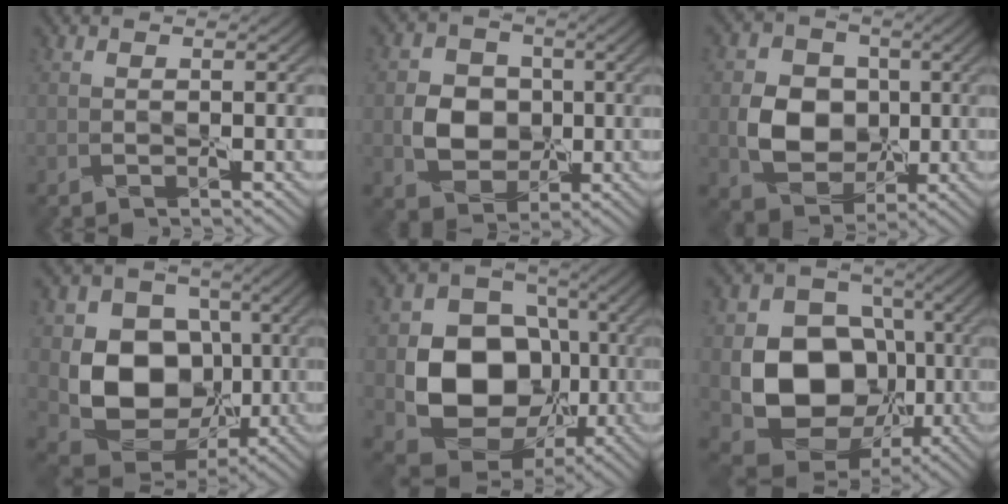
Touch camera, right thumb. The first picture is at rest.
{"total": 4.6, "force": [0.0, 4.2, 1.9], "torque": [-0.039, 0.007, -0.014]}
{"total": 6.1, "force": [0.1, 5.3, 3.0], "torque": [-0.066, 0.004, -0.010]}
{"total": 10.0, "force": [0.0, 8.5, 5.2], "torque": [-0.099, -0.011, -0.008]}
{"total": 11.9, "force": [-1.3, 9.9, 6.4], "torque": [-0.106, -0.013, -0.032]}
{"total": 11.8, "force": [-1.4, 9.8, 6.4], "torque": [-0.109, -0.013, -0.031]}